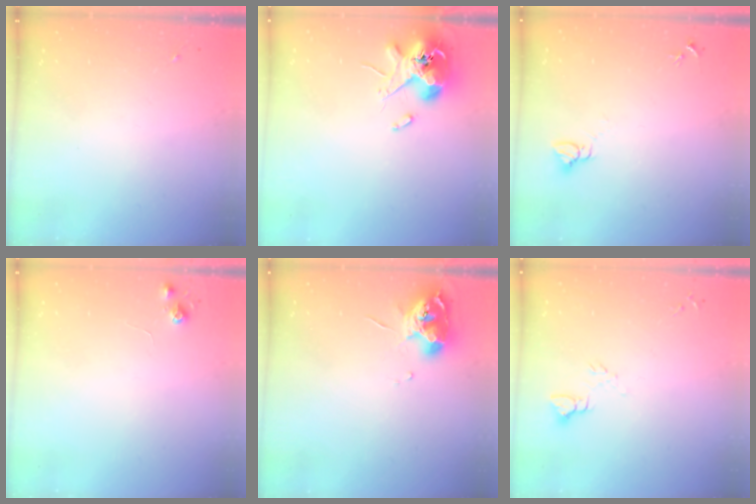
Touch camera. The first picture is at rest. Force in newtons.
{"total": 11.5, "press": 11.3, "slide": 1.8}
{"total": 2.7, "press": 2.7, "slide": 0.1}
{"total": 5.3, "press": 5.2, "slide": 0.7}
{"total": 10.6, "press": 10.6, "slide": 1.4}
{"total": 5.0, "press": 4.9, "slide": 0.5}